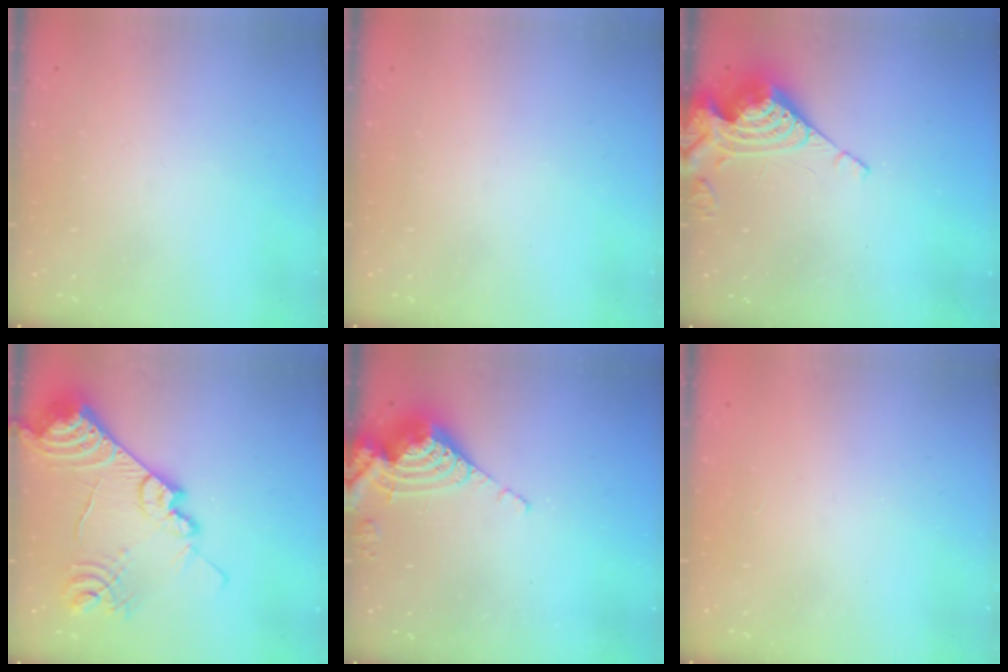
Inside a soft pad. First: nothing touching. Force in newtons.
{"total": 0.0}
{"total": 10.4, "press": 10.3, "slide": 1.2}
{"total": 22.4, "press": 22.3, "slide": 2.3}
{"total": 9.1, "press": 9.0, "slide": 1.0}
{"total": 1.2, "press": 1.2, "slide": 0.1}